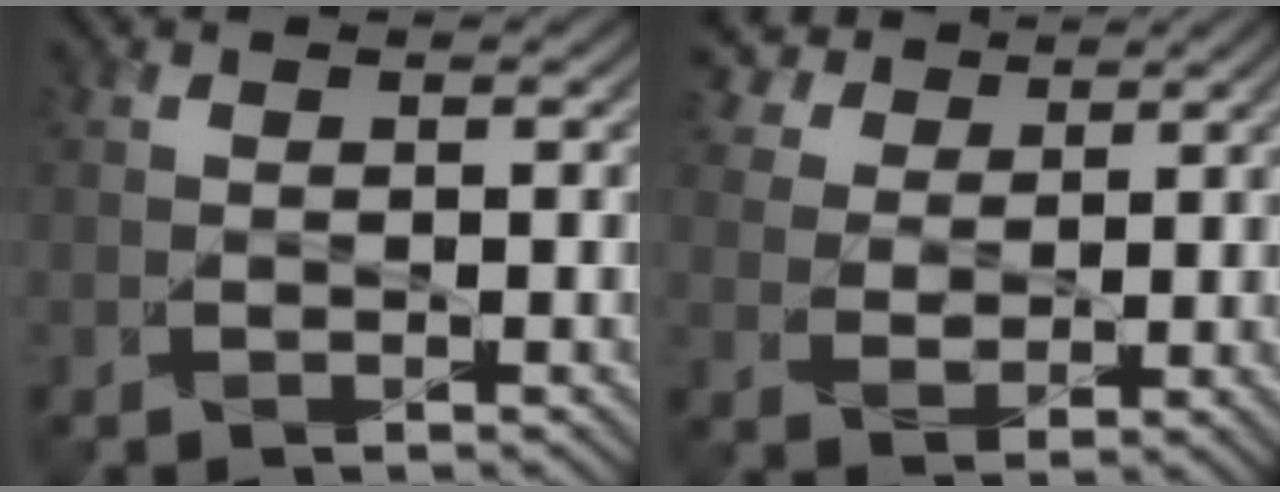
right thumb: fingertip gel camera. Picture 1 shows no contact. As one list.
[{"total": 6.2, "force": [4.2, 3.8, 2.5], "torque": [-0.070, -0.004, 0.090]}]